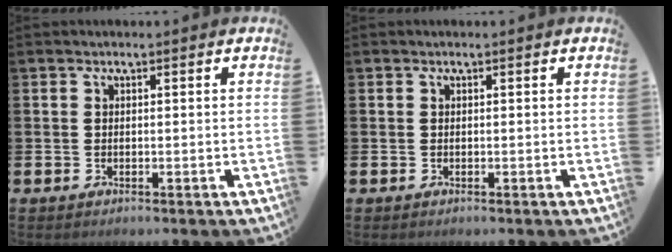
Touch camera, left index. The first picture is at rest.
{"total": 0.0}